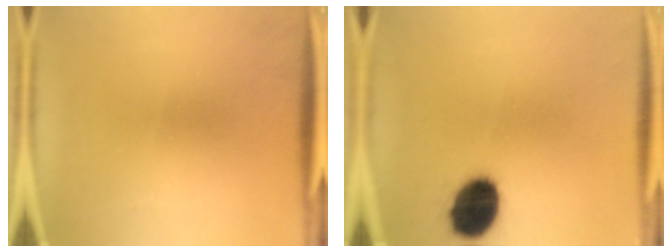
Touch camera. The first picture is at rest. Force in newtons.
{"total": 13.3}